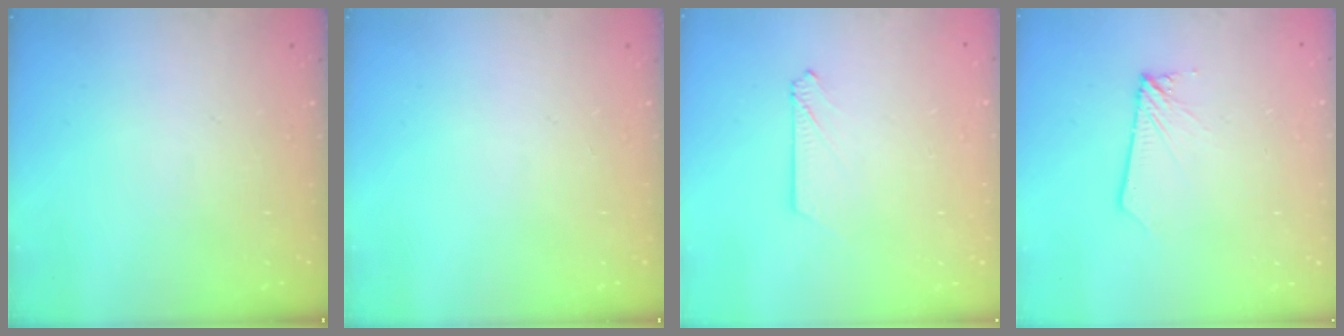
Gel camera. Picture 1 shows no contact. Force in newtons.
{"total": 0.0}
{"total": 2.6, "press": 2.6, "slide": 0.3}
{"total": 1.9, "press": 1.9, "slide": 0.1}